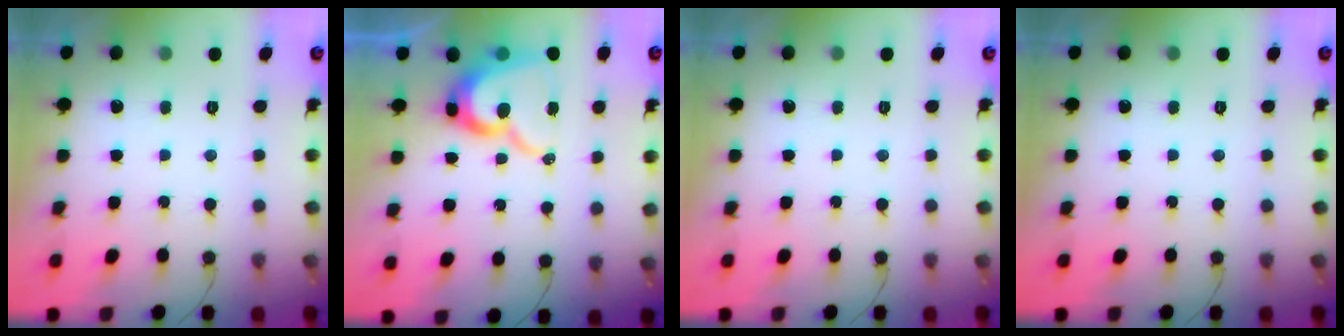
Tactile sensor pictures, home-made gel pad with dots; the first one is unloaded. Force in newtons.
{"total": 15.4, "press": 15.3, "slide": 1.3}
{"total": 0.0}
{"total": 0.0}